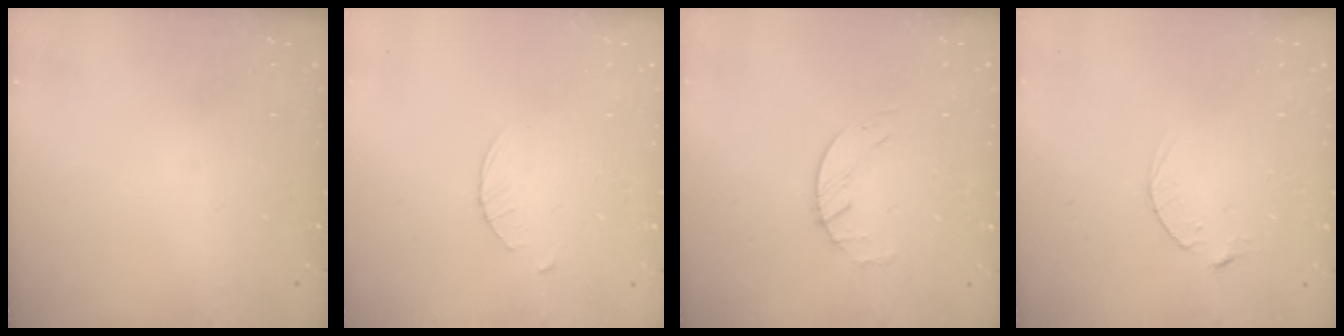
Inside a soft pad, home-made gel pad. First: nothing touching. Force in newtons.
{"total": 3.2, "press": 3.2, "slide": 0.5}
{"total": 2.7, "press": 2.6, "slide": 0.3}
{"total": 2.5, "press": 2.5, "slide": 0.4}